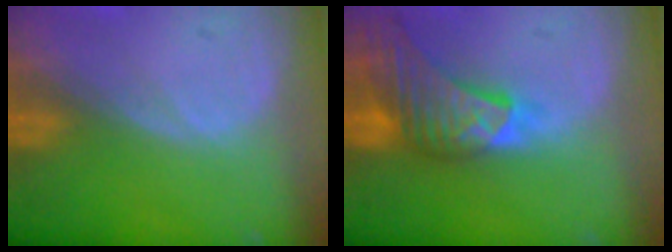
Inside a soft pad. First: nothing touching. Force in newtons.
{"total": 9.1, "press": 8.2, "slide": 3.8}